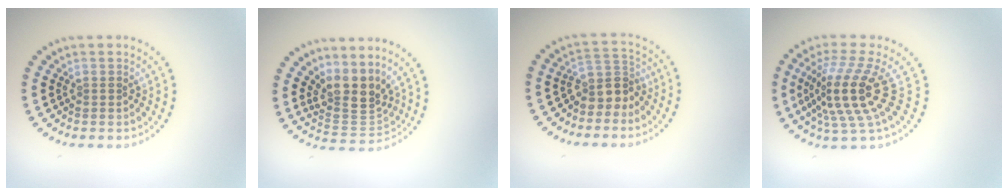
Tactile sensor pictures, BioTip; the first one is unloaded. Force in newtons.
{"total": 3.9, "press": 2.8, "slide": 2.7}
{"total": 3.0, "press": 2.2, "slide": 2.0}
{"total": 5.6, "press": 4.0, "slide": 3.9}